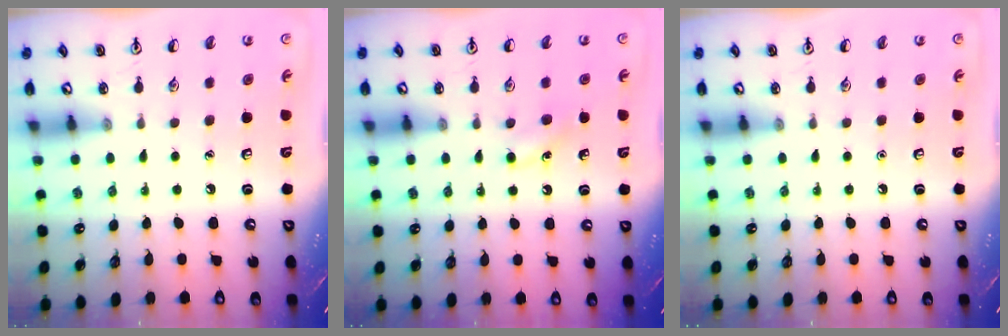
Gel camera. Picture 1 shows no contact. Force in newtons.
{"total": 5.5, "press": 5.2, "slide": 1.7}
{"total": 0.0}